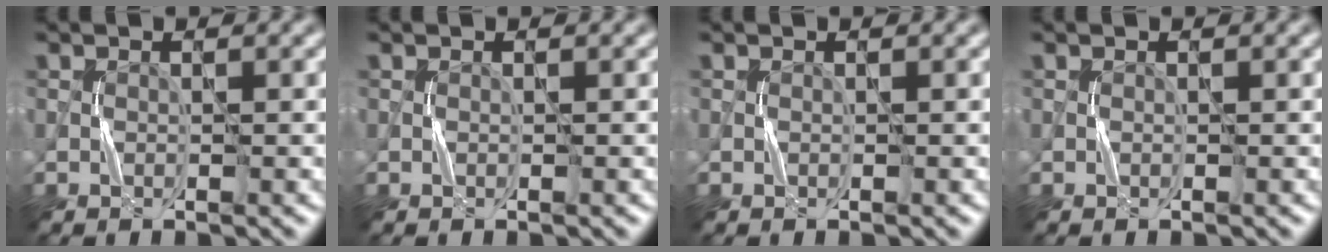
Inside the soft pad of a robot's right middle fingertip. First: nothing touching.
{"total": 0.0}
{"total": 0.0}
{"total": 0.0}